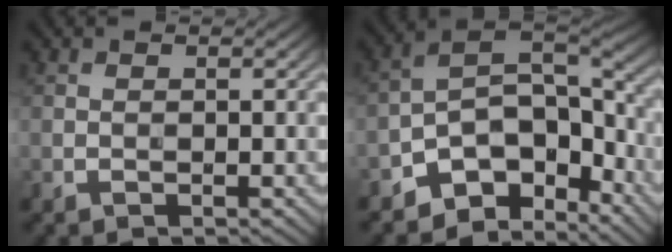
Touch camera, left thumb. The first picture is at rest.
{"total": 9.5, "force": [-5.6, 5.4, 5.5], "torque": [-0.084, -0.010, -0.114]}